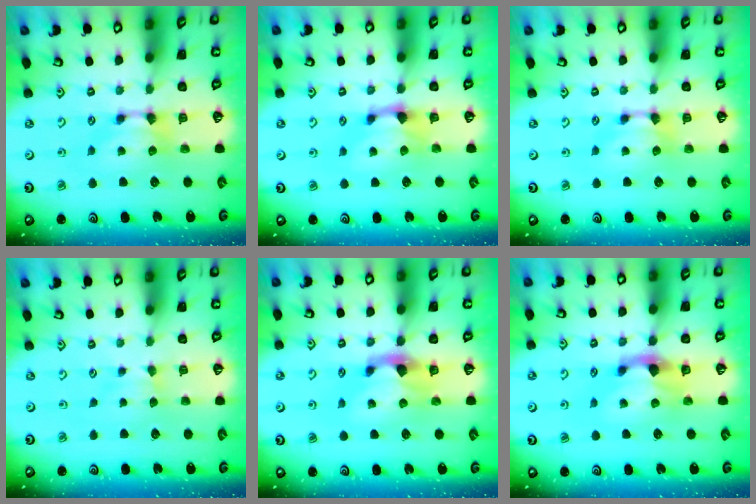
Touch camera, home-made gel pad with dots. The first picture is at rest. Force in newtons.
{"total": 1.0, "press": 0.3, "slide": 1.0}
{"total": 0.0}
{"total": 1.1, "press": 1.0, "slide": 0.6}
{"total": 2.2, "press": 1.8, "slide": 1.3}
{"total": 2.2, "press": 1.7, "slide": 1.4}